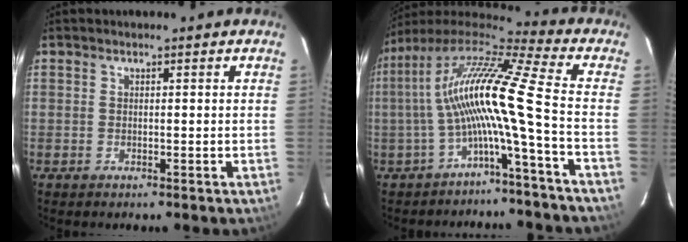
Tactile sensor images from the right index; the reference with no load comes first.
{"total": 13.5, "force": [-2.5, -1.3, 13.2], "torque": [-0.234, 0.005, -0.052]}